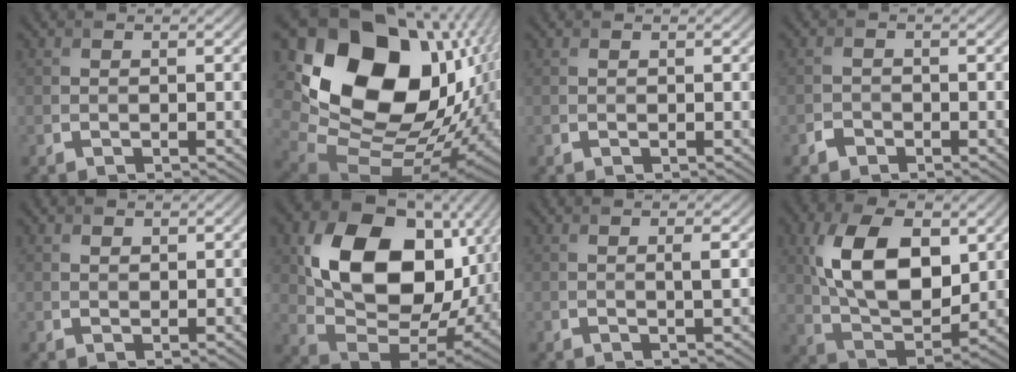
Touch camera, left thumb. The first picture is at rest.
{"total": 21.9, "force": [5.4, 15.7, 14.2], "torque": [-0.305, -0.030, 0.135]}
{"total": 0.0}
{"total": 1.4, "force": [-1.2, 0.8, 0.2], "torque": [-0.003, 0.001, -0.025]}
{"total": 0.9, "force": [0.8, 0.4, 0.3], "torque": [-0.008, -0.002, 0.016]}
{"total": 16.6, "force": [4.1, 11.5, 11.3], "torque": [-0.211, -0.012, 0.086]}
{"total": 1.3, "force": [0.2, 0.1, 1.3], "torque": [-0.028, 0.004, -0.002]}
{"total": 13.1, "force": [3.6, 7.4, 10.1], "torque": [-0.206, 0.001, 0.068]}